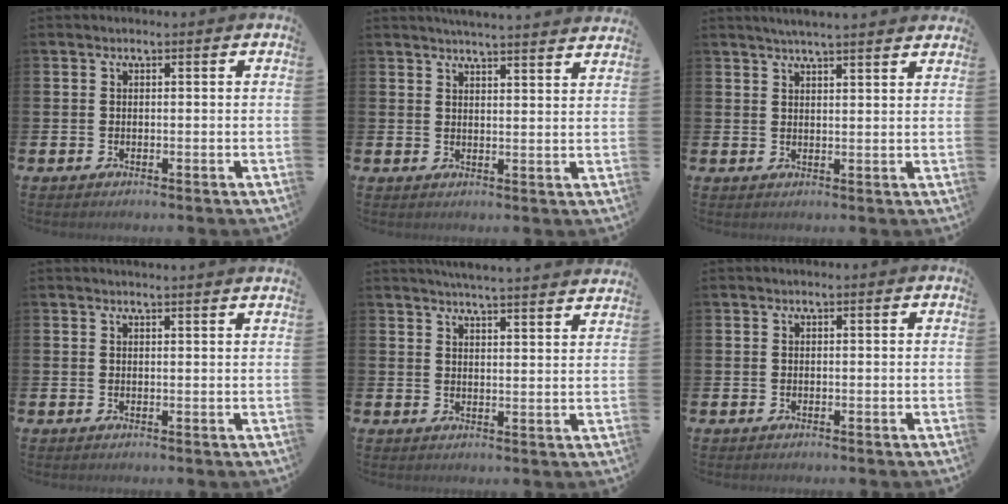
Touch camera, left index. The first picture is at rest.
{"total": 4.2, "force": [4.1, -0.6, 0.4], "torque": [-0.013, -0.023, 0.073]}
{"total": 3.7, "force": [3.5, -0.4, 0.9], "torque": [-0.024, -0.013, 0.064]}
{"total": 1.3, "force": [1.3, -0.2, 0.0], "torque": [0.004, -0.007, 0.023]}
{"total": 4.9, "force": [4.9, -0.6, 0.5], "torque": [-0.019, -0.028, 0.085]}
{"total": 0.0}